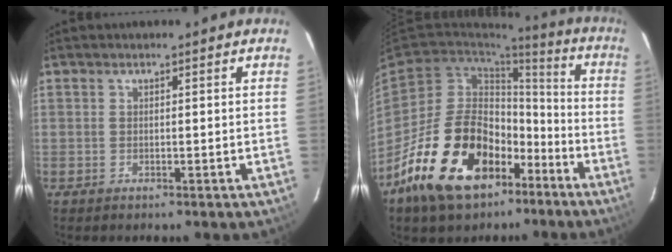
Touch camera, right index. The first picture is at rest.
{"total": 22.9, "force": [-13.0, 13.2, 13.5], "torque": [-0.265, 0.014, -0.202]}